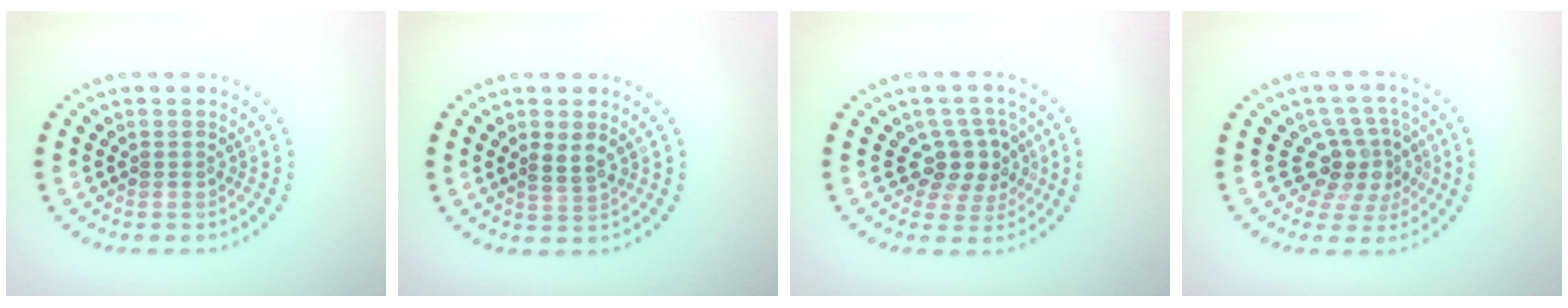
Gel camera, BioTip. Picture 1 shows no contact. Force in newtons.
{"total": 1.8, "press": 1.7, "slide": 0.8}
{"total": 3.5, "press": 3.0, "slide": 1.7}
{"total": 3.8, "press": 2.8, "slide": 2.6}